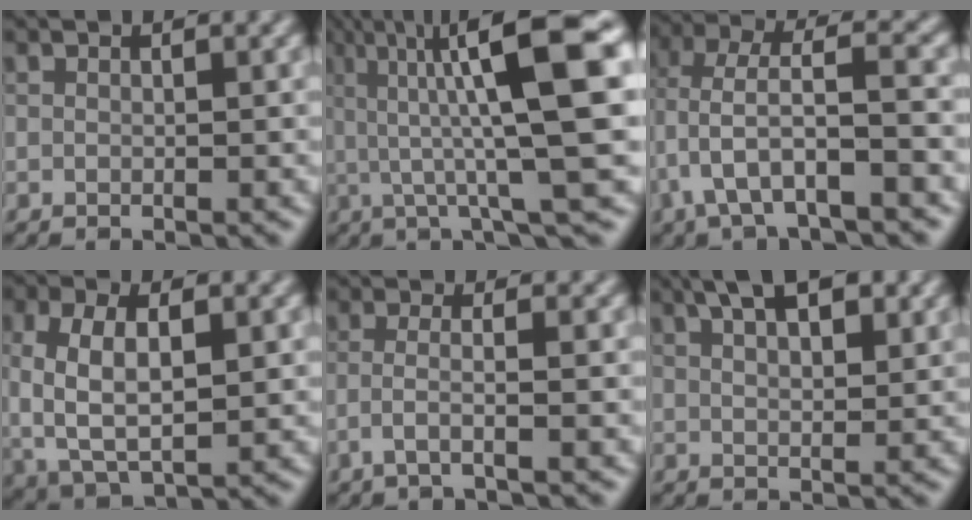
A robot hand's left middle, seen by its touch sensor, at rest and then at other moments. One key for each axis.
{"total": 13.6, "fx": 3.0, "fy": 2.8, "fz": 12.9, "tx": -0.184, "ty": 0.028, "tz": 0.051}
{"total": 6.3, "fx": -1.8, "fy": 2.1, "fz": 5.6, "tx": -0.111, "ty": 0.013, "tz": -0.039}
{"total": 6.7, "fx": 0.4, "fy": 3.5, "fz": 5.6, "tx": -0.116, "ty": 0.000, "tz": 0.010}
{"total": 2.4, "fx": -0.8, "fy": 0.6, "fz": 2.1, "tx": -0.038, "ty": 0.002, "tz": -0.029}
{"total": 5.4, "fx": 3.0, "fy": 2.2, "fz": 4.0, "tx": -0.055, "ty": 0.012, "tz": 0.037}